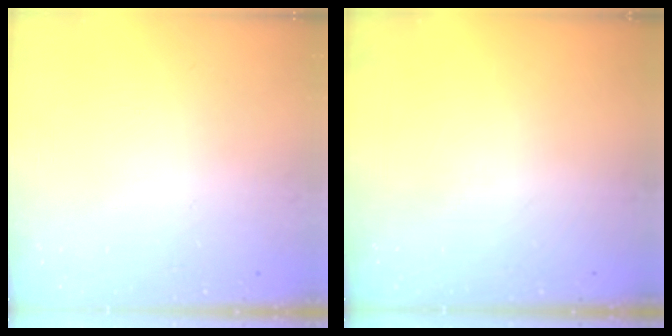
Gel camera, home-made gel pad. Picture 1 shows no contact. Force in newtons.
{"total": 0.0}